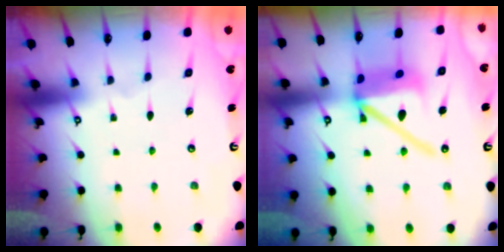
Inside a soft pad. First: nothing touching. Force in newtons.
{"total": 15.3, "press": 15.2, "slide": 1.9}